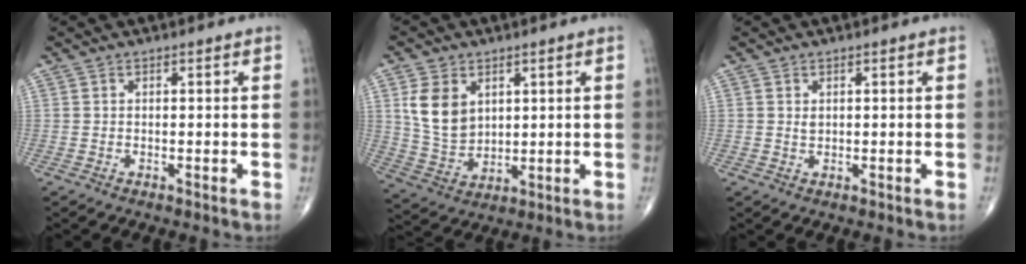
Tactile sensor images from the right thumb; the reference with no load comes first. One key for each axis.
{"total": 9.0, "fx": 3.1, "fy": 6.4, "fz": 5.6, "tx": -0.090, "ty": -0.014, "tz": 0.075}
{"total": 0.8, "fx": 0.3, "fy": 0.5, "fz": 0.5, "tx": -0.006, "ty": -0.002, "tz": 0.007}